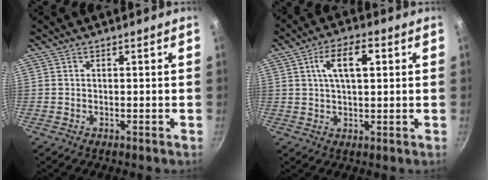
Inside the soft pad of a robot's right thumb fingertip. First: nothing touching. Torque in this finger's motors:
{"motor_torque": [-0.03, 2.13, 0.42, -0.46, 0.13]}